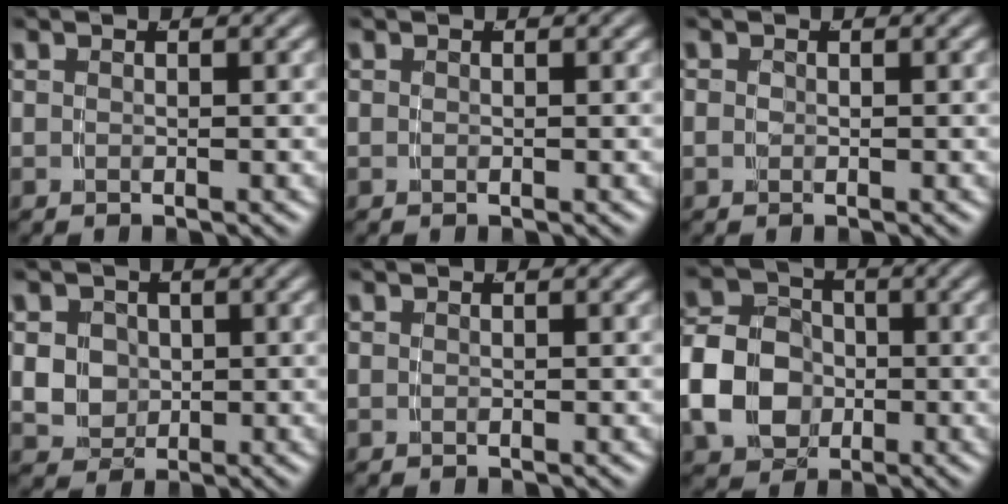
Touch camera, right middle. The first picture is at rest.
{"total": 0.0}
{"total": 0.5, "force": [-0.2, 0.4, 0.2], "torque": [-0.010, -0.007, -0.001]}
{"total": 6.7, "force": [0.1, 6.2, 2.6], "torque": [-0.067, -0.024, 0.008]}
{"total": 0.0}
{"total": 8.7, "force": [-1.6, 7.5, 4.3], "torque": [-0.091, -0.018, -0.026]}